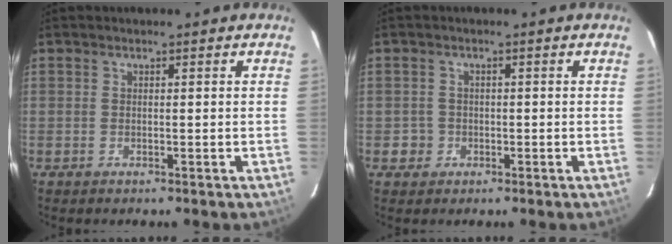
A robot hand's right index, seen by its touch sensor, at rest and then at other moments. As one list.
[{"total": 2.8, "force": [-0.8, 2.7, 0.0], "torque": [0.001, 0.014, -0.010]}]